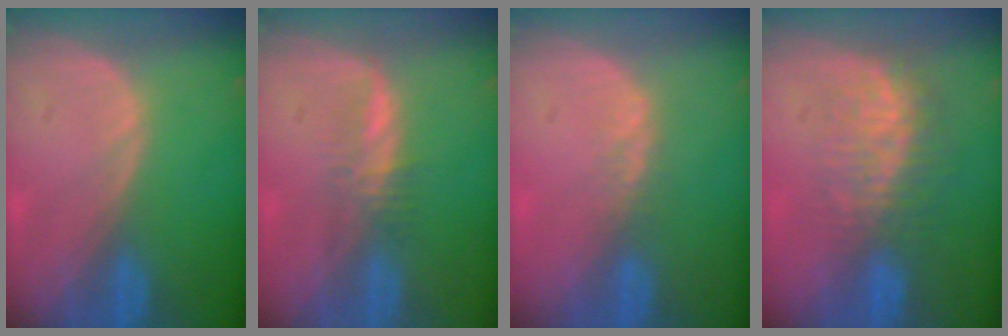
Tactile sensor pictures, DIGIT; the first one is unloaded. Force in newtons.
{"total": 2.8, "press": 2.7, "slide": 0.5}
{"total": 1.7, "press": 1.4, "slide": 0.9}
{"total": 8.1, "press": 7.4, "slide": 3.2}